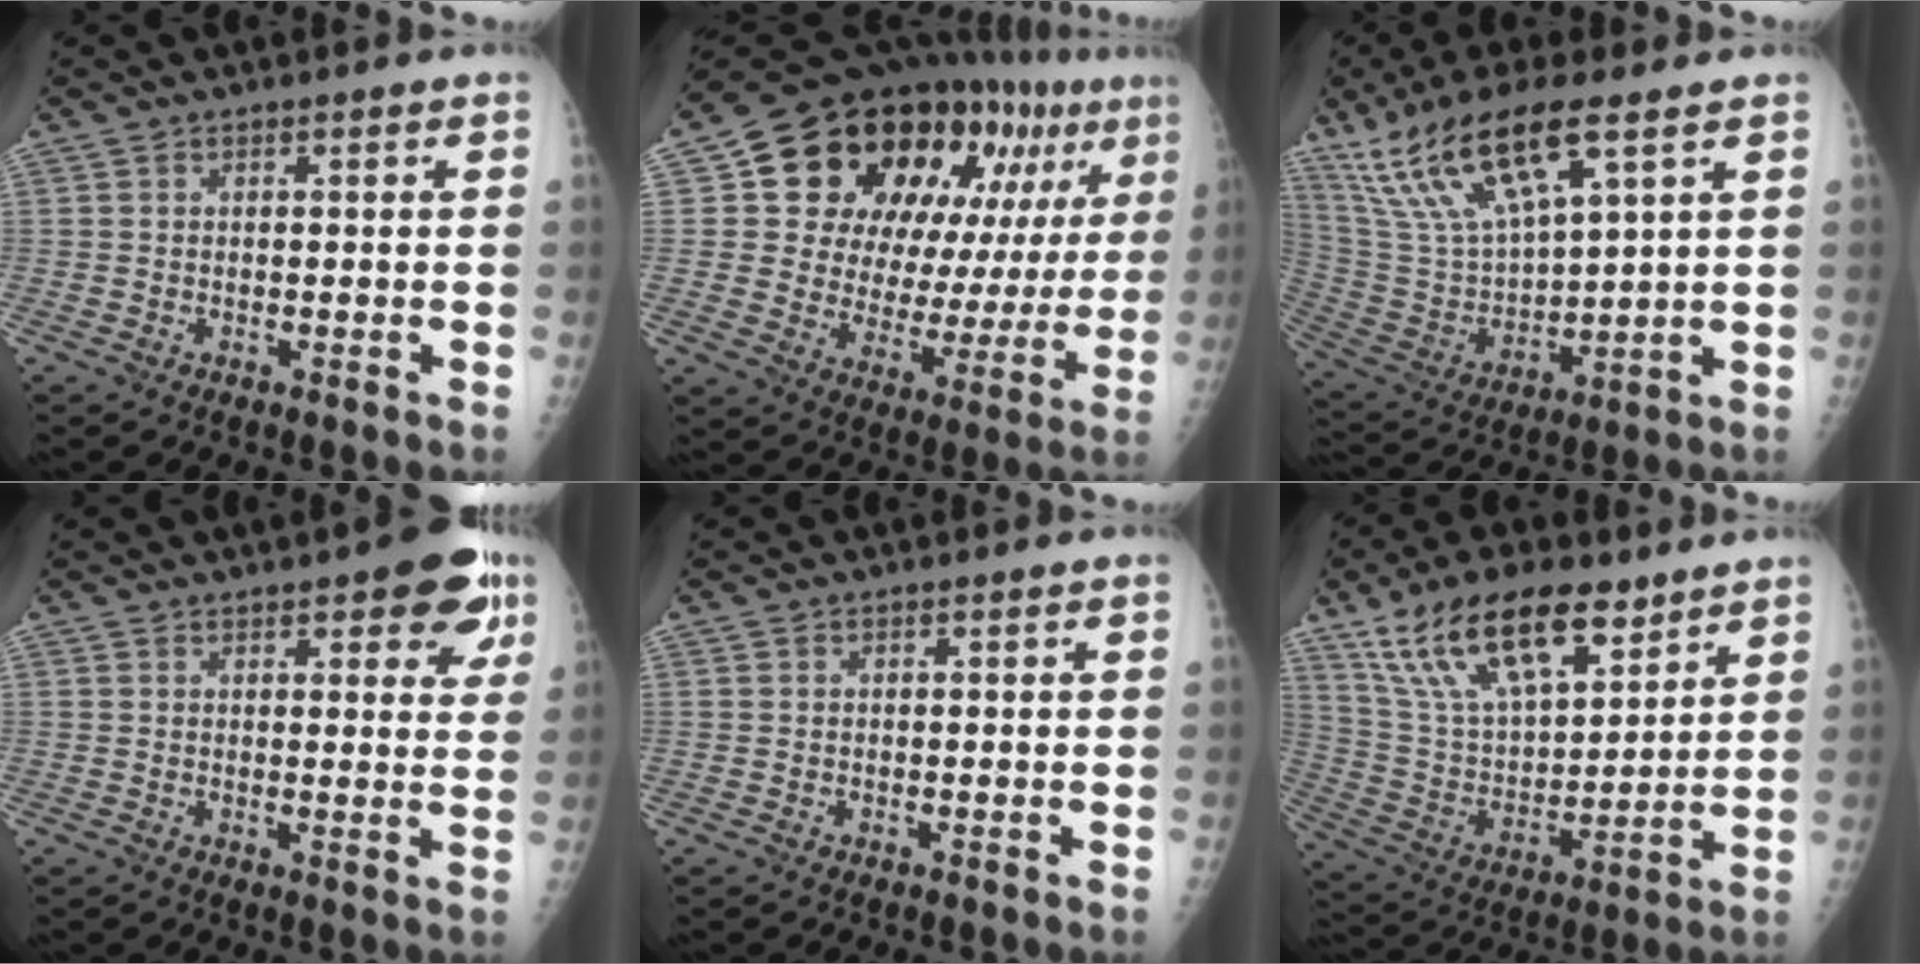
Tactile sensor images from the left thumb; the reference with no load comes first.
{"total": 26.4, "force": [11.6, 14.4, 18.9], "torque": [-0.225, 0.003, 0.179]}
{"total": 18.1, "force": [10.7, 5.6, 13.5], "torque": [-0.266, -0.029, 0.221]}
{"total": 9.5, "force": [5.0, 3.7, 7.2], "torque": [-0.051, -0.014, 0.054]}
{"total": 0.0}
{"total": 21.0, "force": [13.1, 9.0, 13.7], "torque": [-0.223, -0.042, 0.250]}